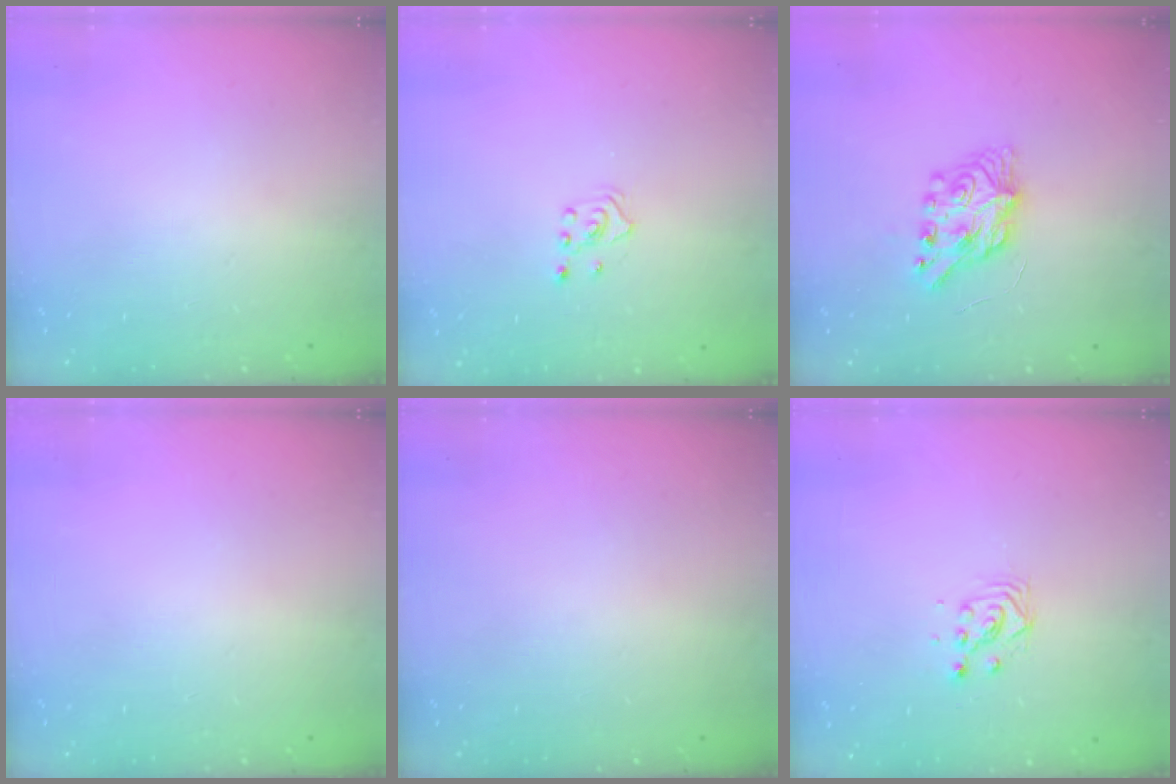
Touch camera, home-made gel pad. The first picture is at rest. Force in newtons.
{"total": 2.4, "press": 2.2, "slide": 0.8}
{"total": 8.3, "press": 8.2, "slide": 0.4}
{"total": 0.0}
{"total": 0.0}
{"total": 3.6, "press": 3.6, "slide": 0.1}